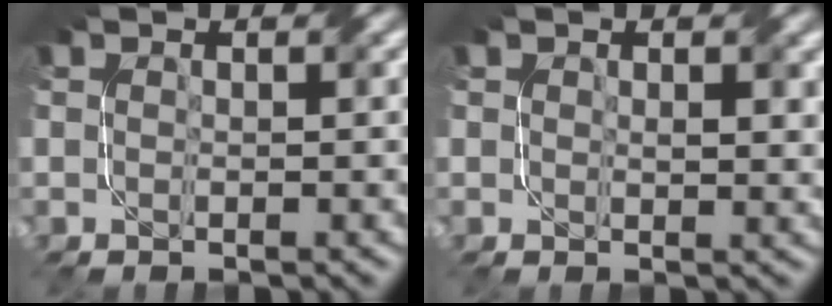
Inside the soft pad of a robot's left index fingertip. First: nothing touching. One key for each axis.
{"total": 1.9, "fx": 0.7, "fy": 1.1, "fz": 1.4, "tx": -0.016, "ty": -0.005, "tz": 0.017}